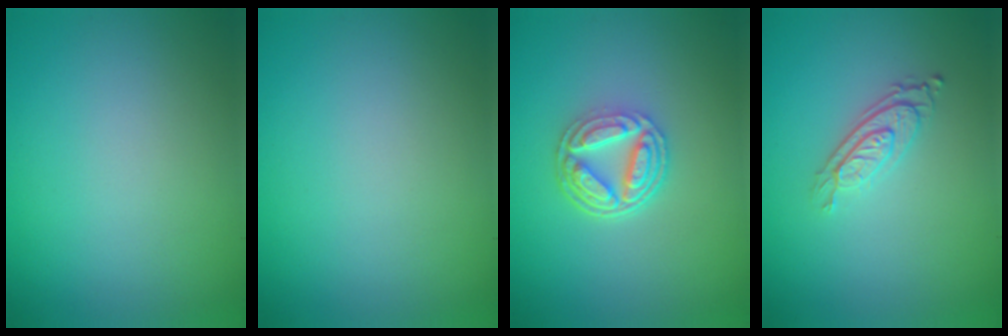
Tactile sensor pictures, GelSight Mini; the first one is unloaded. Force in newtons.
{"total": 0.0}
{"total": 5.1, "press": 3.7, "slide": 3.4}
{"total": 2.8, "press": 2.0, "slide": 1.8}